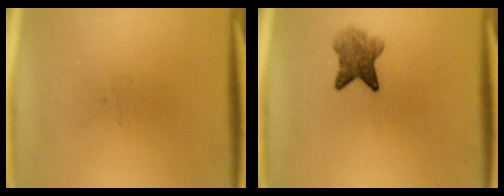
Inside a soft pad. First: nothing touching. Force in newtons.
{"total": 4.4}